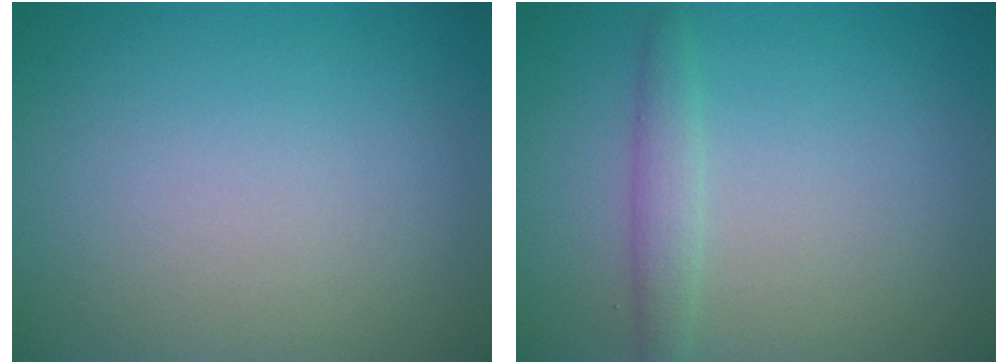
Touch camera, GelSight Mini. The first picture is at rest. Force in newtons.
{"total": 1.9, "press": 1.9, "slide": 0.0}